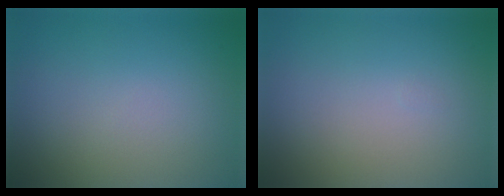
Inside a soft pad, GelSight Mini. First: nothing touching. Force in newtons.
{"total": 0.0}